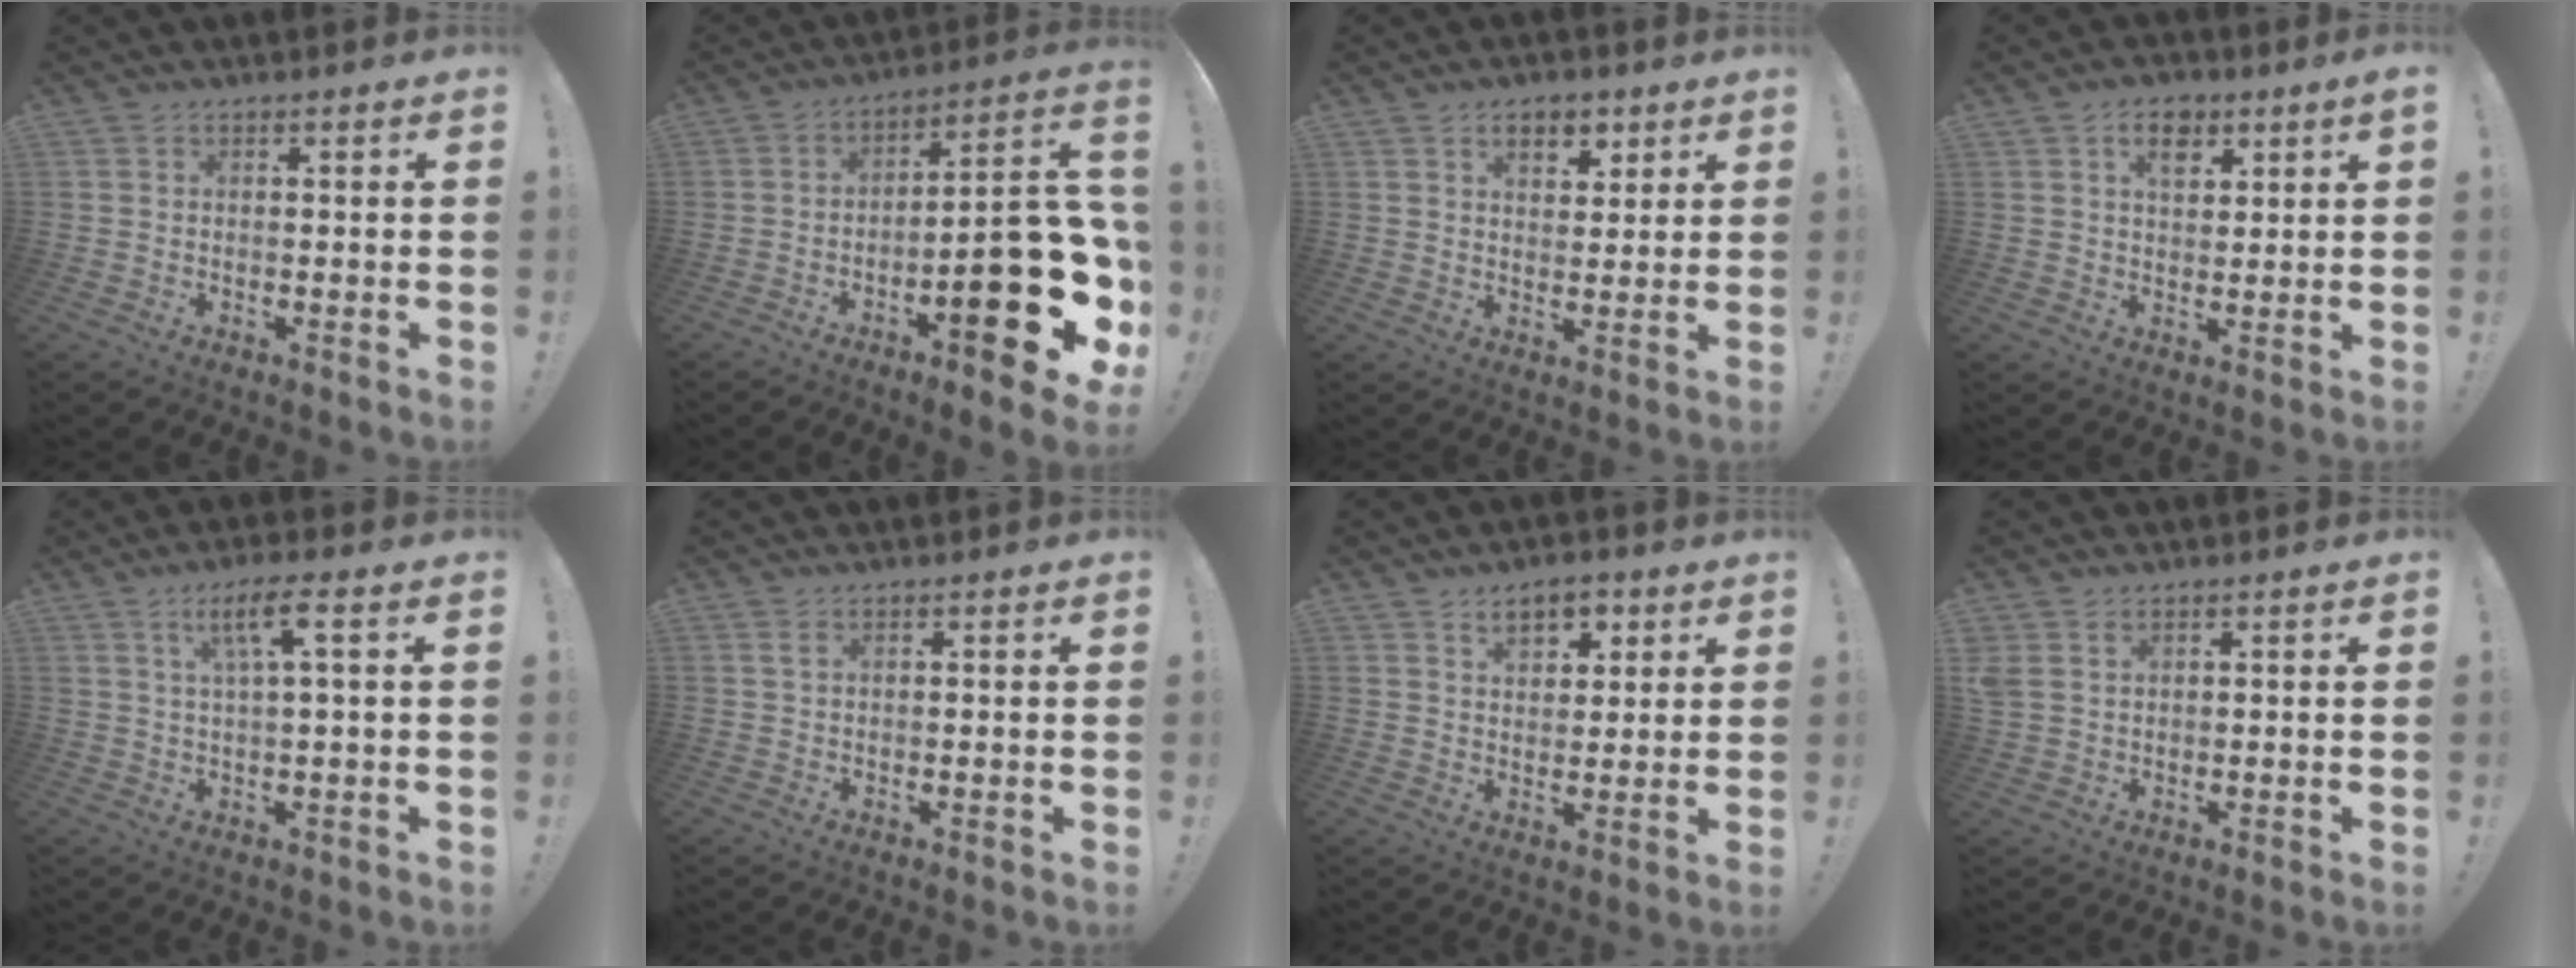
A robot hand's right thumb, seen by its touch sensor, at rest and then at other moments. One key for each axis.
{"total": 22.6, "fx": -7.6, "fy": 6.9, "fz": 20.1, "tx": -0.256, "ty": 0.044, "tz": -0.110}
{"total": 7.2, "fx": 3.9, "fy": 4.4, "fz": 4.2, "tx": -0.057, "ty": -0.010, "tz": 0.067}
{"total": 6.6, "fx": 3.6, "fy": 3.5, "fz": 4.3, "tx": -0.071, "ty": -0.004, "tz": 0.064}
{"total": 7.3, "fx": 2.5, "fy": 0.5, "fz": 6.9, "tx": -0.127, "ty": 0.004, "tz": 0.036}
{"total": 1.2, "fx": 0.5, "fy": 0.2, "fz": 1.0, "tx": -0.015, "ty": -0.002, "tz": 0.008}
{"total": 7.7, "fx": 4.2, "fy": 4.8, "fz": 4.3, "tx": -0.067, "ty": -0.008, "tz": 0.076}
{"total": 2.9, "fx": 1.5, "fy": 1.9, "fz": 1.6, "tx": -0.037, "ty": -0.001, "tz": 0.032}